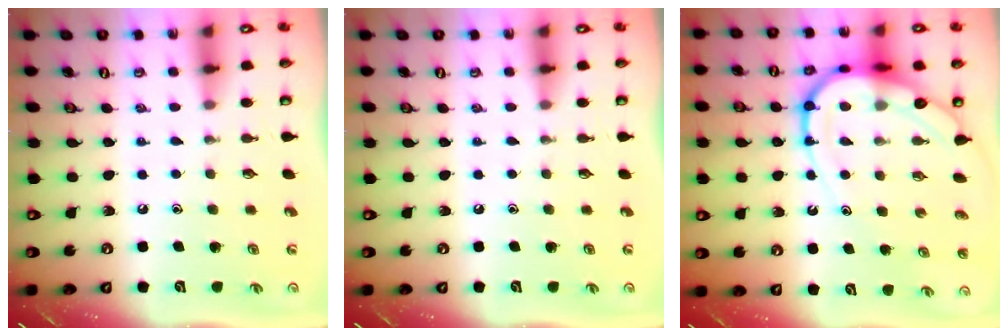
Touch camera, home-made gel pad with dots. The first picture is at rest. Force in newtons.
{"total": 0.0}
{"total": 14.0, "press": 14.0, "slide": 1.1}